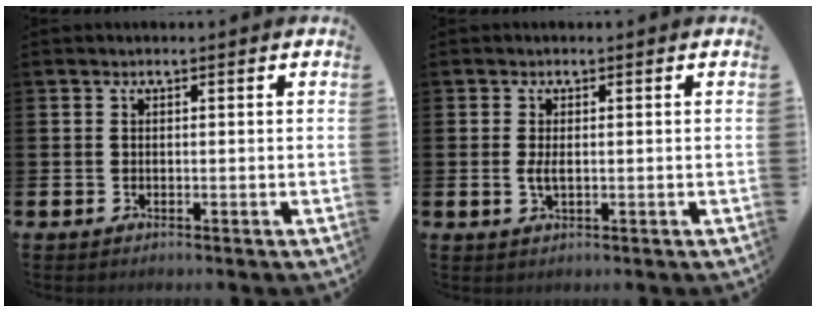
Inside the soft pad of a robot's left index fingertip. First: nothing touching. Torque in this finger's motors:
{"motor_torque": [0.58, 0.08, 0.20, 0.09]}